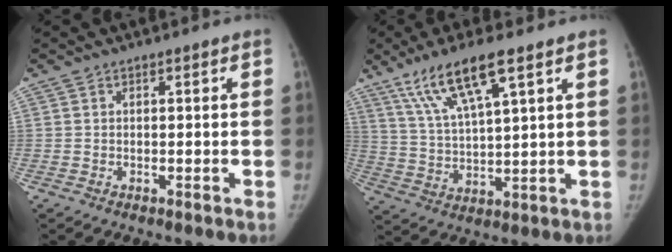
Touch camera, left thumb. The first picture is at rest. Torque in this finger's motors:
{"motor_torque": [0.10, 0.13, 1.52, -1.25, 0.10]}